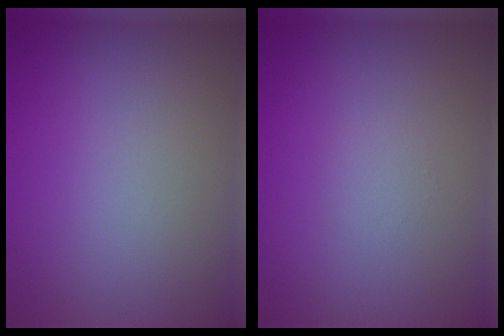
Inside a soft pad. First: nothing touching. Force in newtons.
{"total": 0.7, "press": 0.7, "slide": 0.1}